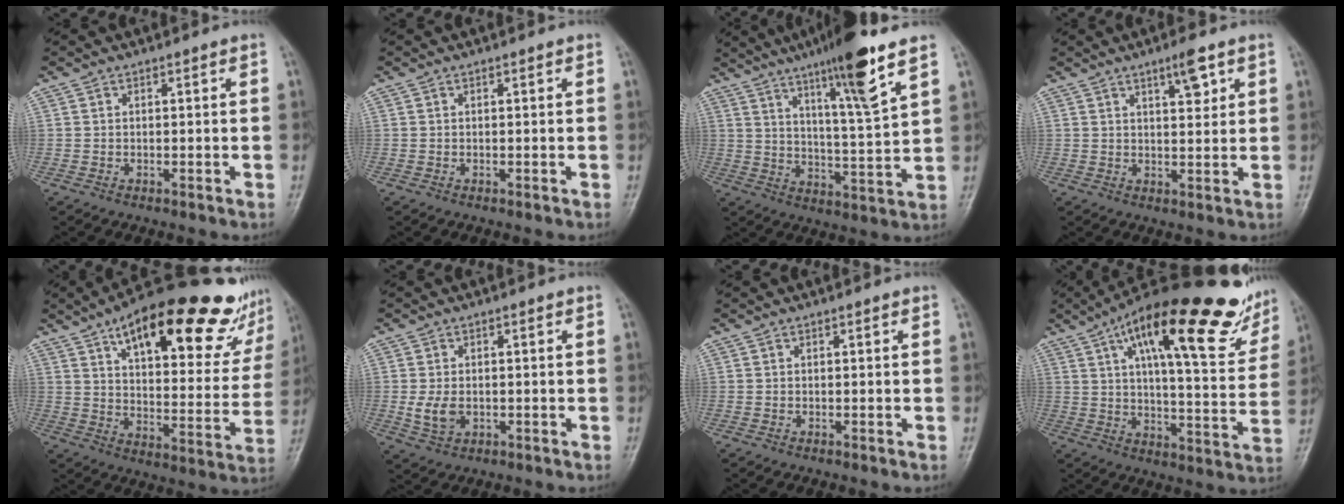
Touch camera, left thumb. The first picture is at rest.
{"total": 0.0}
{"total": 14.6, "force": [9.0, 0.9, 11.5], "torque": [-0.188, -0.049, 0.150]}
{"total": 3.1, "force": [1.7, 0.6, 2.5], "torque": [-0.037, -0.009, 0.029]}
{"total": 29.9, "force": [19.2, 10.3, 20.4], "torque": [-0.263, -0.045, 0.272]}
{"total": 4.1, "force": [-0.5, 2.9, 2.9], "torque": [-0.055, -0.007, -0.004]}
{"total": 0.0}
{"total": 27.7, "force": [15.9, 8.2, 21.1], "torque": [-0.279, -0.028, 0.237]}